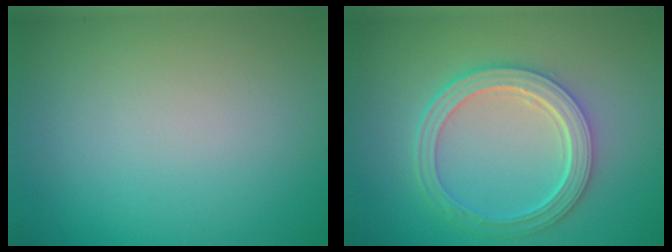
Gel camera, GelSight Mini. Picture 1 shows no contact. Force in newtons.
{"total": 4.9, "press": 3.9, "slide": 3.0}